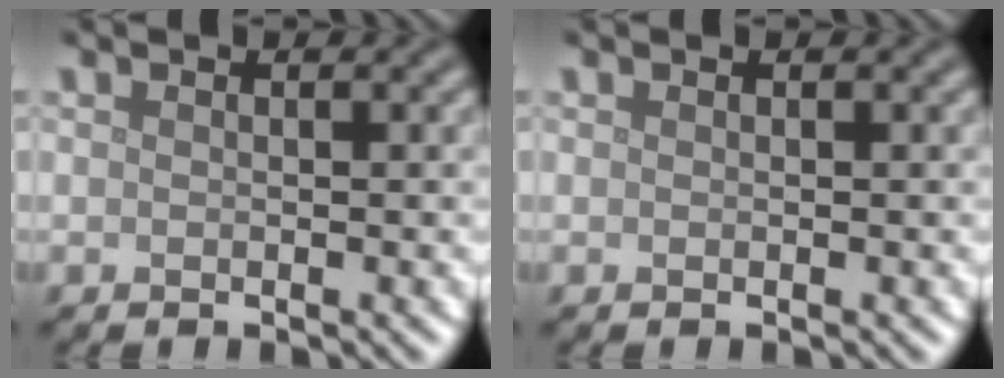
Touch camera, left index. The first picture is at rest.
{"total": 0.0}